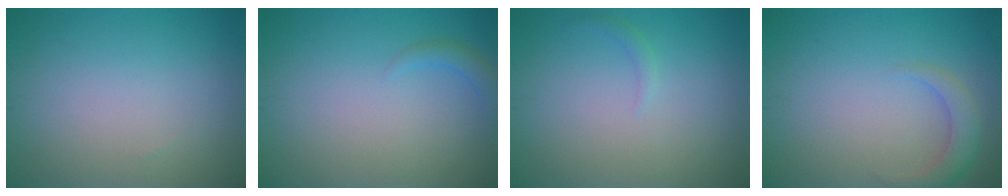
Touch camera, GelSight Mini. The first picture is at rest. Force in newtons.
{"total": 1.3, "press": 1.3, "slide": 0.2}
{"total": 0.7, "press": 0.7, "slide": 0.1}
{"total": 2.4, "press": 2.4, "slide": 0.3}